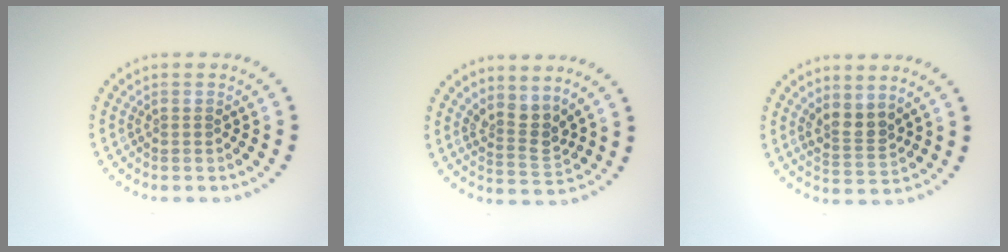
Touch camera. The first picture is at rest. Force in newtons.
{"total": 2.6, "press": 2.0, "slide": 1.7}
{"total": 2.5, "press": 2.2, "slide": 1.3}